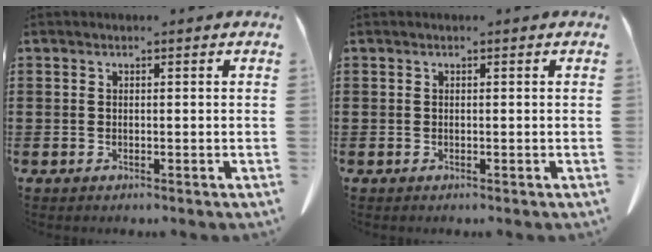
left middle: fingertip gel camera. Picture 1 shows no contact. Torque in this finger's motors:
{"motor_torque": [0.00, 0.00, 0.00, 0.00]}